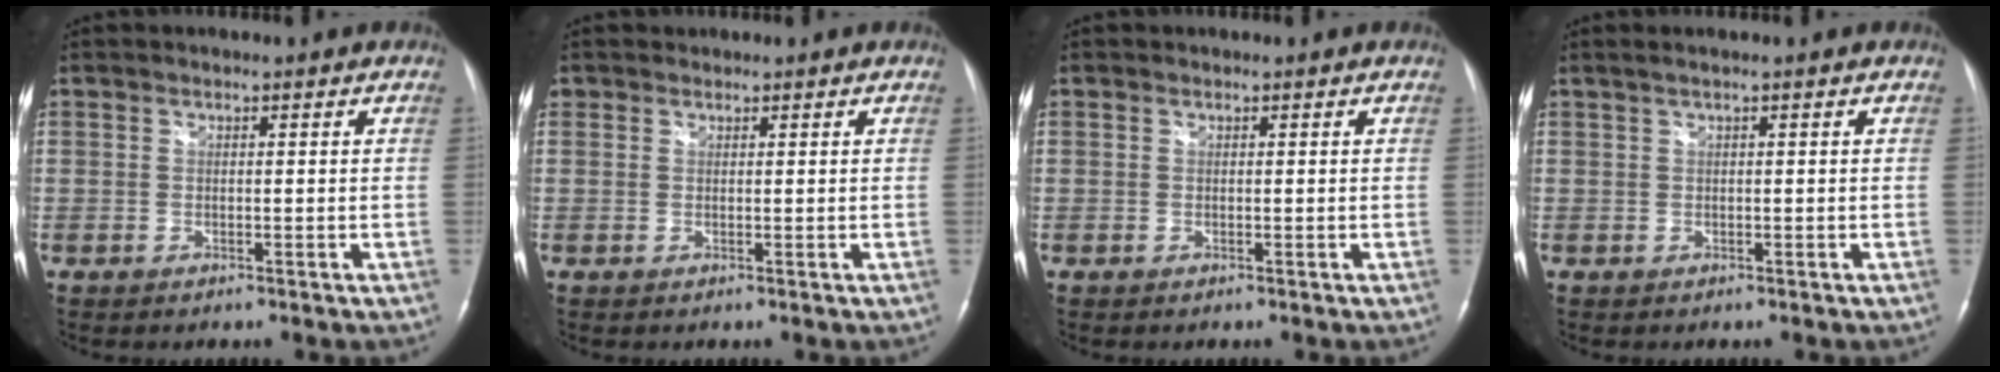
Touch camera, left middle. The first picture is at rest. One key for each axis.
{"total": 0.9, "fx": 0.7, "fy": 0.6, "fz": 0.0, "tx": 0.002, "ty": 0.003, "tz": 0.011}
{"total": 0.0}
{"total": 1.1, "fx": 0.7, "fy": -0.2, "fz": 0.9, "tx": -0.026, "ty": 0.013, "tz": 0.015}